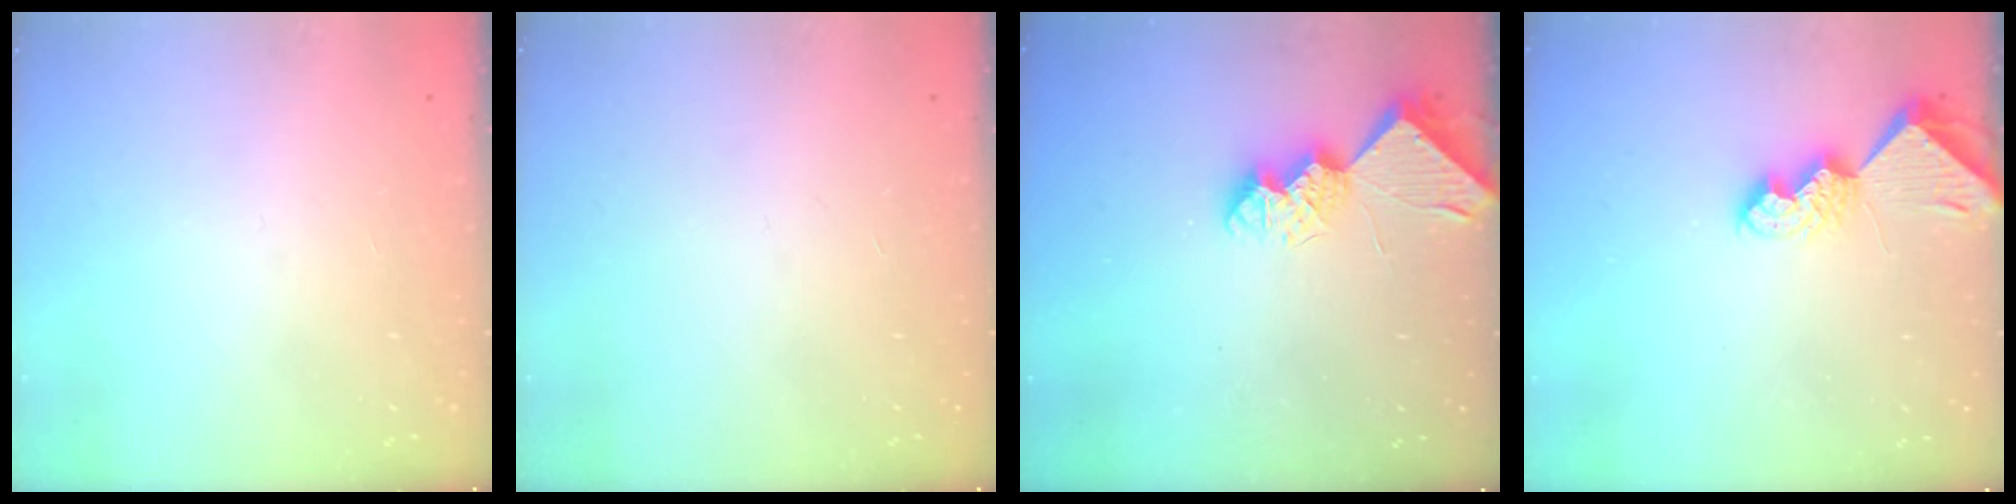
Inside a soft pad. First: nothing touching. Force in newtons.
{"total": 0.0}
{"total": 9.1, "press": 9.1, "slide": 0.4}
{"total": 7.4, "press": 7.3, "slide": 1.1}